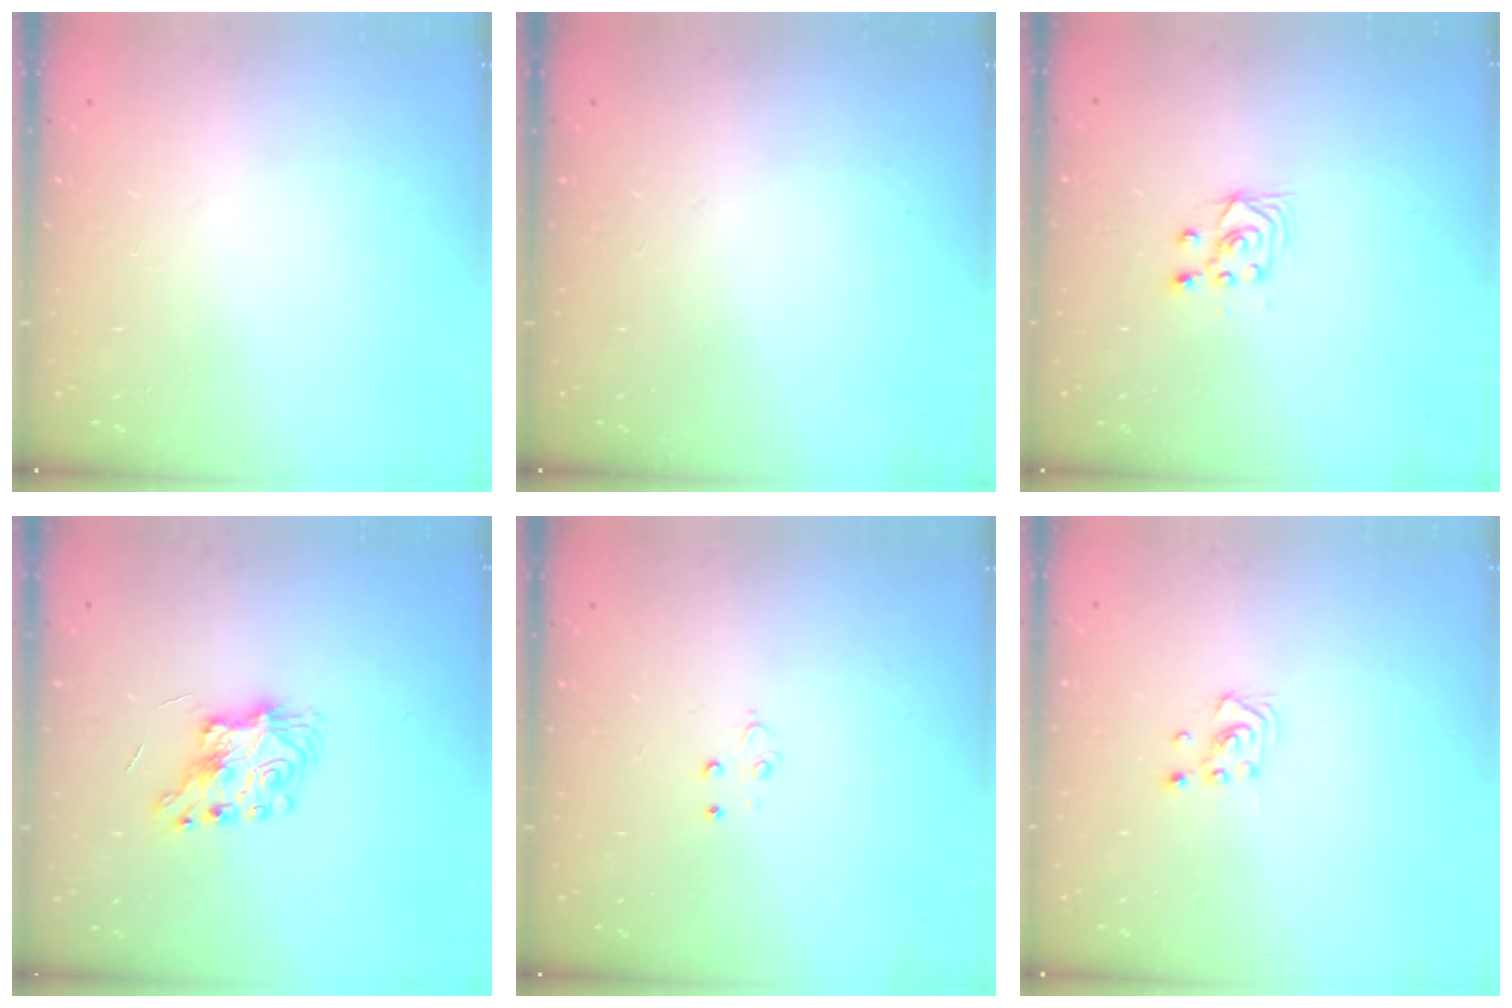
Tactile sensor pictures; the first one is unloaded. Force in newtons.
{"total": 0.0}
{"total": 3.5, "press": 3.2, "slide": 1.3}
{"total": 7.9, "press": 7.9, "slide": 0.3}
{"total": 2.8, "press": 2.8, "slide": 0.3}
{"total": 2.8, "press": 2.8, "slide": 0.3}